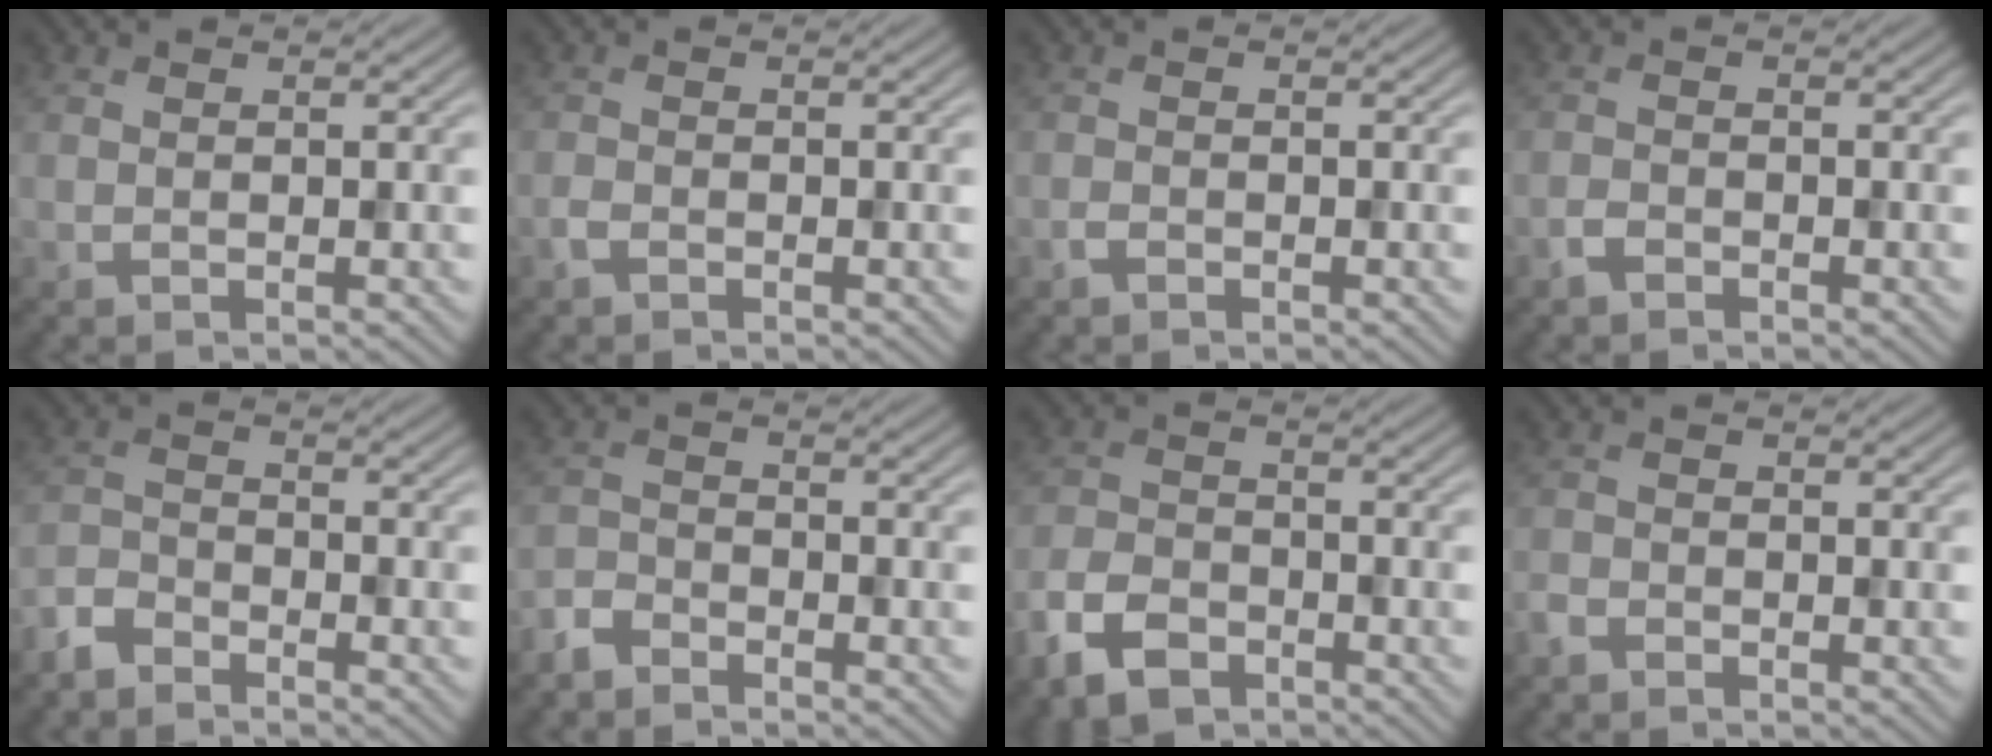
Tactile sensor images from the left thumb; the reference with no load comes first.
{"total": 1.0, "force": [-0.8, 0.3, 0.5], "torque": [-0.015, 0.000, -0.019]}
{"total": 0.9, "force": [-0.7, 0.3, 0.5], "torque": [-0.011, 0.001, -0.015]}
{"total": 1.4, "force": [-1.2, 0.5, 0.6], "torque": [-0.016, 0.000, -0.028]}
{"total": 3.6, "force": [-3.2, 1.2, 1.1], "torque": [-0.026, -0.006, -0.080]}
{"total": 3.0, "force": [-2.7, 0.9, 0.8], "torque": [-0.019, -0.005, -0.067]}
{"total": 6.0, "force": [-4.0, 3.3, 3.0], "torque": [-0.069, -0.007, -0.089]}
{"total": 1.4, "force": [-1.3, 0.4, 0.5], "torque": [-0.014, -0.003, -0.033]}